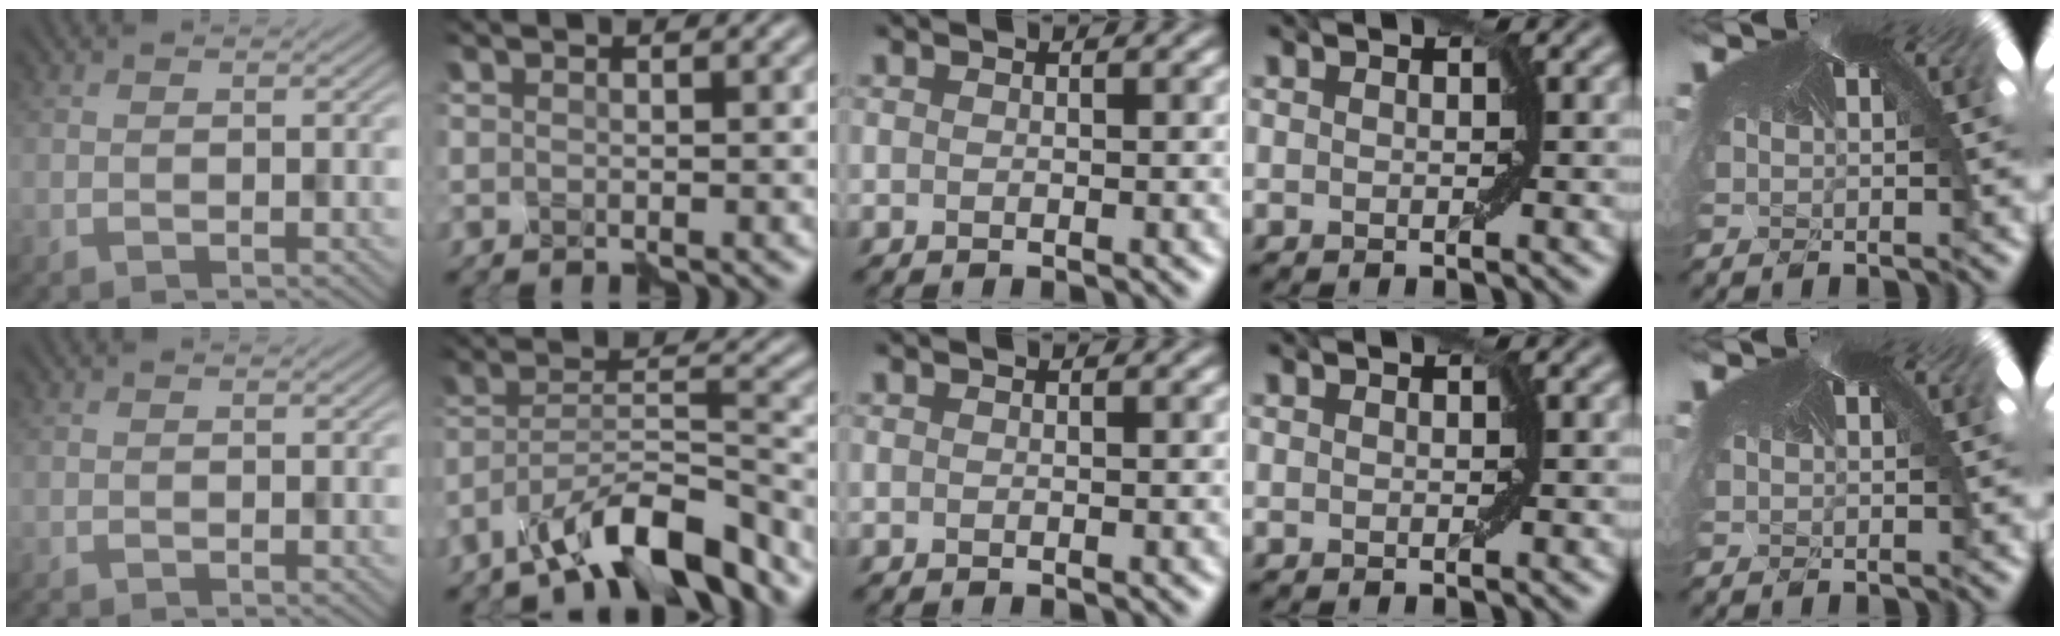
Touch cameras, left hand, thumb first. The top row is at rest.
{"thumb": {"total": 0.8, "force": [-0.7, 0.0, -0.1], "torque": [0.001, -0.002, -0.012]}, "index": {"total": 9.8, "force": [-7.3, 2.8, 6.0], "torque": [-0.093, 0.008, -0.133]}}